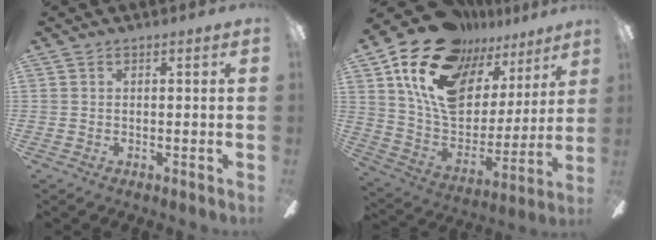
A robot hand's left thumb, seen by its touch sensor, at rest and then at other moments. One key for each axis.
{"total": 21.6, "fx": 13.4, "fy": 12.7, "fz": 11.3, "tx": -0.215, "ty": -0.074, "tz": 0.246}